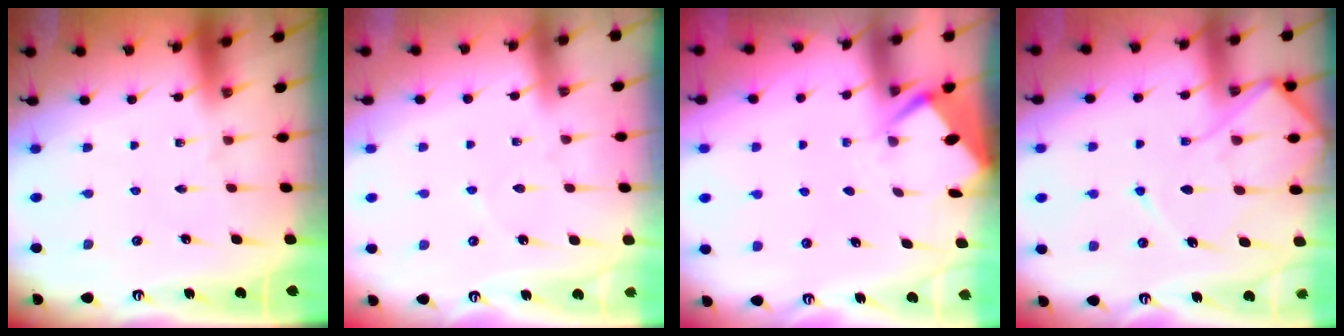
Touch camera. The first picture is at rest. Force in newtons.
{"total": 3.0, "press": 3.0, "slide": 0.5}
{"total": 2.6, "press": 2.6, "slide": 0.4}
{"total": 11.4, "press": 11.4, "slide": 1.3}